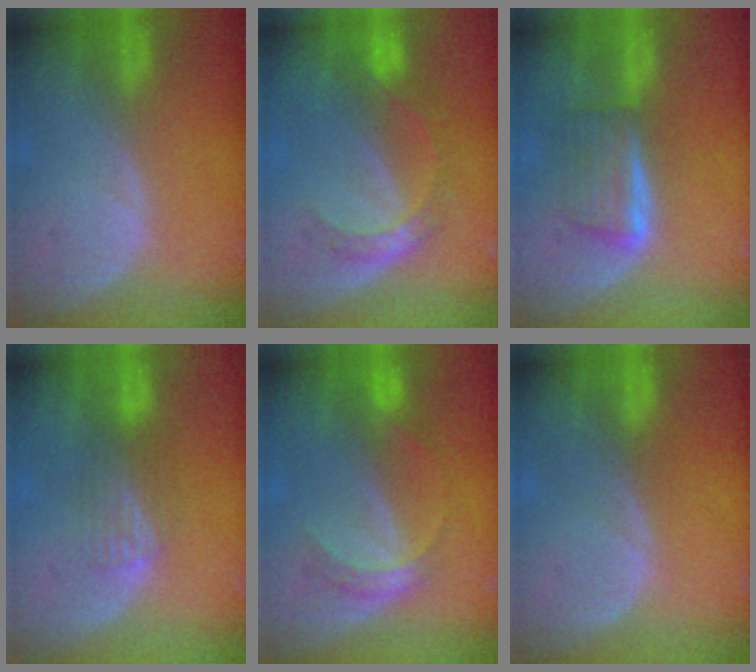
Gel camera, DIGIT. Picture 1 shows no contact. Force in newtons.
{"total": 5.2, "press": 4.6, "slide": 2.2}
{"total": 5.8, "press": 5.2, "slide": 2.6}
{"total": 3.7, "press": 3.5, "slide": 1.1}
{"total": 3.8, "press": 3.8, "slide": 0.4}
{"total": 0.0}